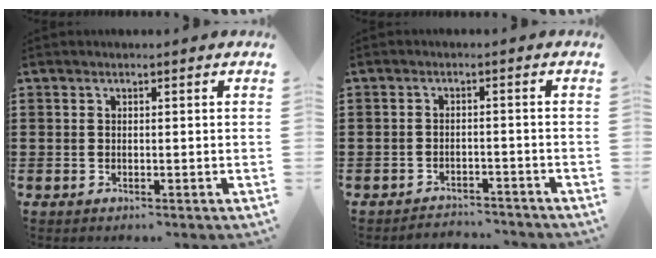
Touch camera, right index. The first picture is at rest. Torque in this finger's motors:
{"motor_torque": [0.17, 0.83, -0.59, -0.21]}